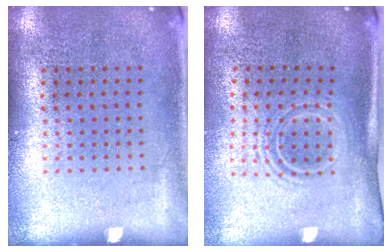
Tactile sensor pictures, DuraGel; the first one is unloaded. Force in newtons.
{"total": 1.5, "press": 1.1, "slide": 1.0}